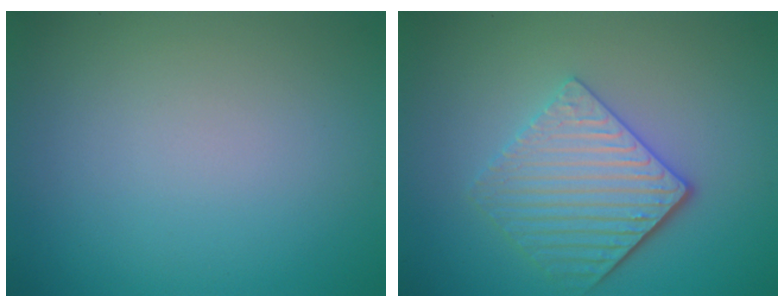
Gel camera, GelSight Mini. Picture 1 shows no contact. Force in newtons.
{"total": 4.5, "press": 3.7, "slide": 2.5}